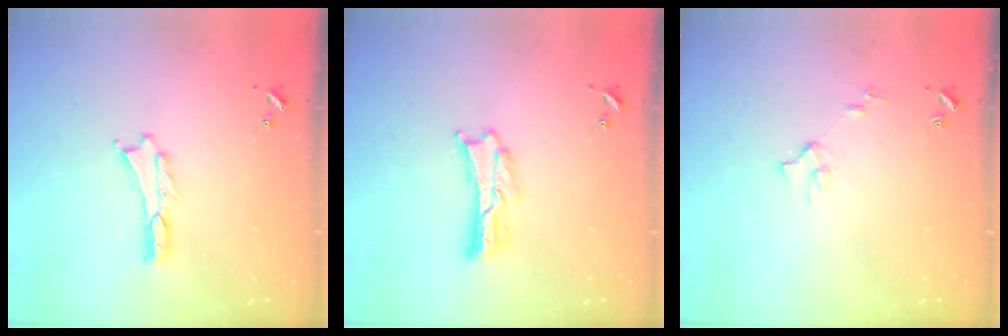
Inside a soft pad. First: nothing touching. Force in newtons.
{"total": 0.8, "press": 0.8, "slide": 0.2}
{"total": 3.1, "press": 3.1, "slide": 0.3}